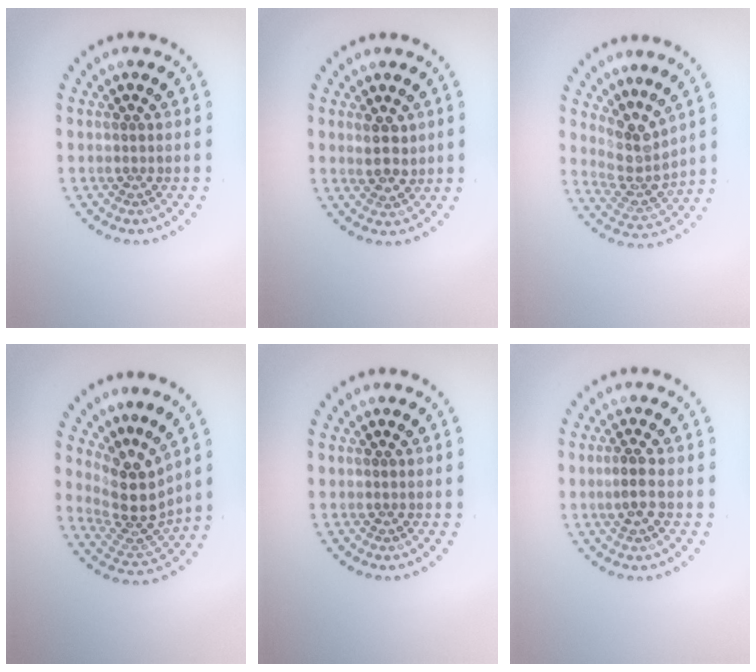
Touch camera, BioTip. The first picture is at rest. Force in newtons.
{"total": 2.3, "press": 2.2, "slide": 0.7}
{"total": 3.8, "press": 2.8, "slide": 2.6}
{"total": 4.6, "press": 3.4, "slide": 3.0}
{"total": 0.0}
{"total": 1.8, "press": 1.7, "slide": 0.7}